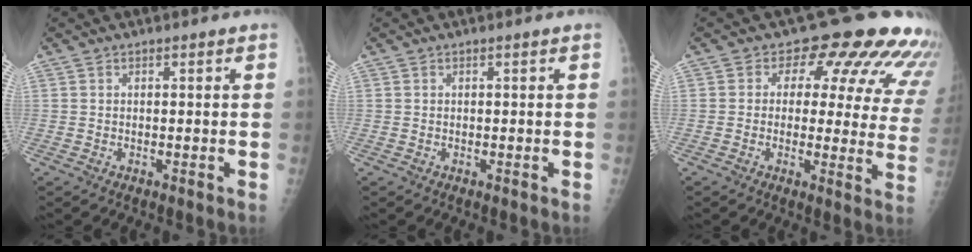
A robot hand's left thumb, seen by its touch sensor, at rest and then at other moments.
{"total": 0.0}
{"total": 16.2, "force": [9.9, 8.7, 9.4], "torque": [-0.056, -0.031, 0.086]}